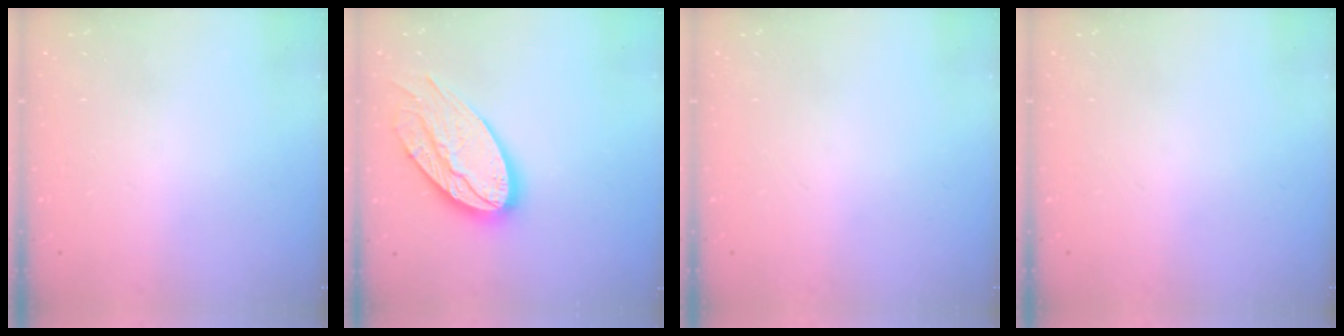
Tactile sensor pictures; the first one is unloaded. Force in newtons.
{"total": 19.7, "press": 19.6, "slide": 2.0}
{"total": 0.0}
{"total": 0.0}